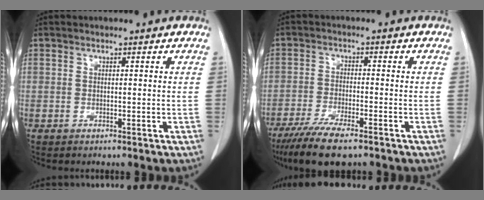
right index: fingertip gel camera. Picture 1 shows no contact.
{"total": 9.6, "force": [-6.9, 2.0, 6.4], "torque": [-0.107, -0.021, -0.111]}